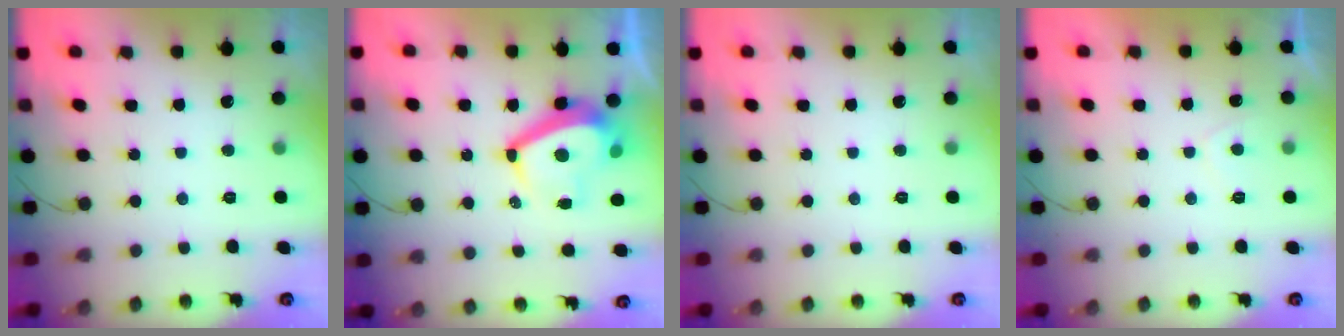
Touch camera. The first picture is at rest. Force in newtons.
{"total": 10.4, "press": 10.1, "slide": 2.3}
{"total": 0.0}
{"total": 2.8, "press": 2.7, "slide": 0.8}